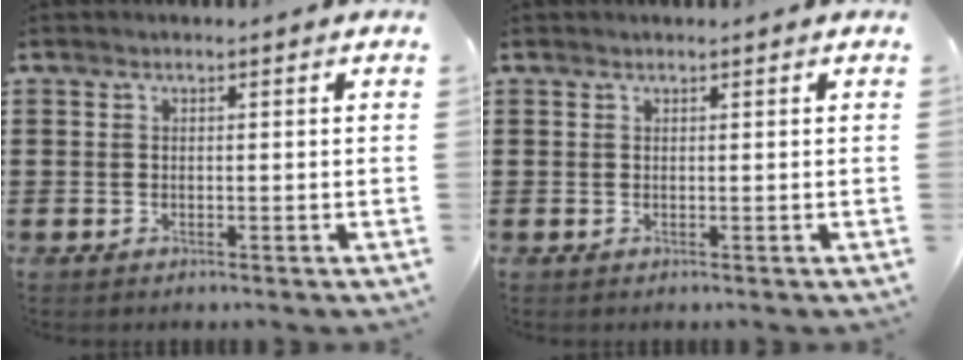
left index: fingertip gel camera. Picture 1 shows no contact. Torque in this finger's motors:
{"motor_torque": [0.02, 0.01, 0.00, 0.00]}